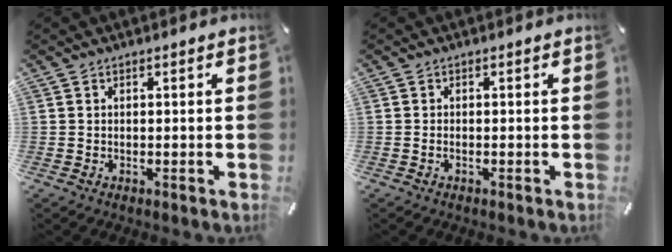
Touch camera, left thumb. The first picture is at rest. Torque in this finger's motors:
{"motor_torque": [-0.33, 0.07, 0.02, 0.18, 0.00]}